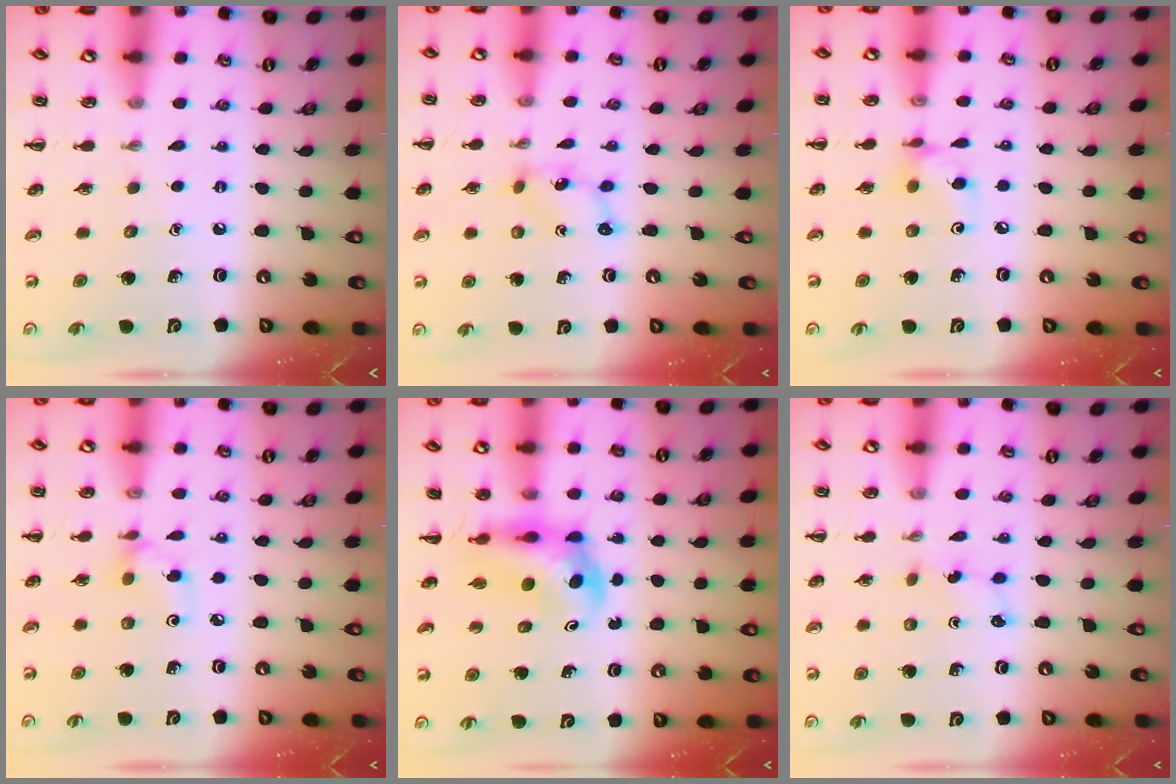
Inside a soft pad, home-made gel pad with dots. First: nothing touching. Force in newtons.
{"total": 1.7, "press": 1.6, "slide": 0.5}
{"total": 6.1, "press": 6.0, "slide": 0.6}
{"total": 3.8, "press": 3.7, "slide": 0.9}
{"total": 4.5, "press": 4.5, "slide": 0.7}
{"total": 2.6, "press": 2.5, "slide": 0.8}